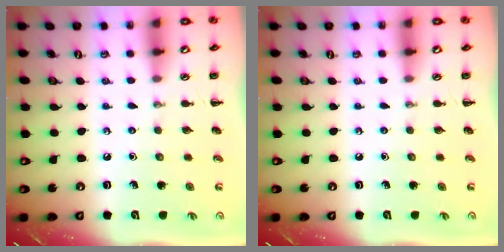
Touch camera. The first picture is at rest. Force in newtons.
{"total": 0.0}